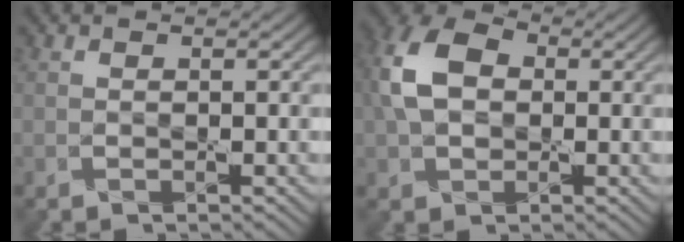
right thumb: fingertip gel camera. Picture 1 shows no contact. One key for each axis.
{"total": 8.5, "fx": 0.9, "fy": 6.1, "fz": 5.9, "tx": -0.149, "ty": 0.014, "tz": 0.007}